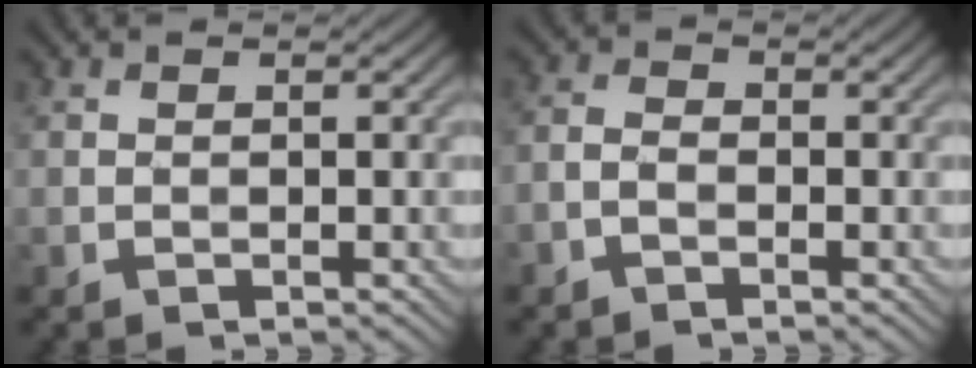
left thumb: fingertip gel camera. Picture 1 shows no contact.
{"total": 1.8, "force": [-1.3, 0.8, 1.1], "torque": [-0.024, 0.002, -0.032]}